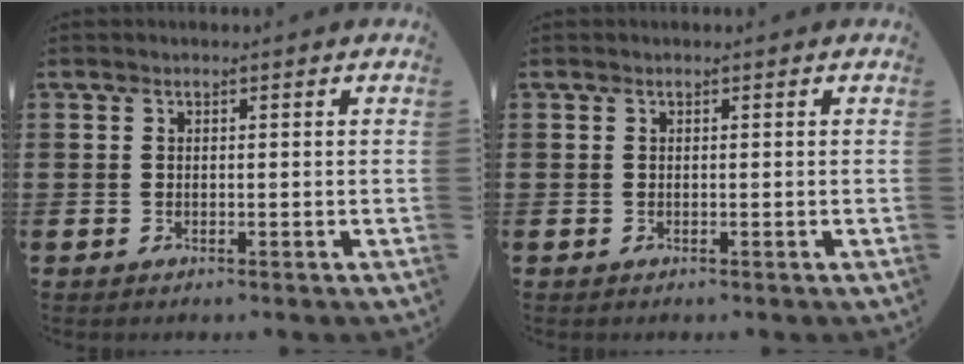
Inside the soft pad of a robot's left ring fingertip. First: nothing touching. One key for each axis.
{"total": 0.0}